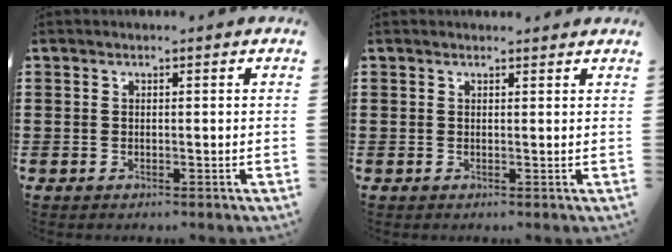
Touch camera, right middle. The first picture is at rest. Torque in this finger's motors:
{"motor_torque": [-0.14, 0.08, 0.26, 0.03]}